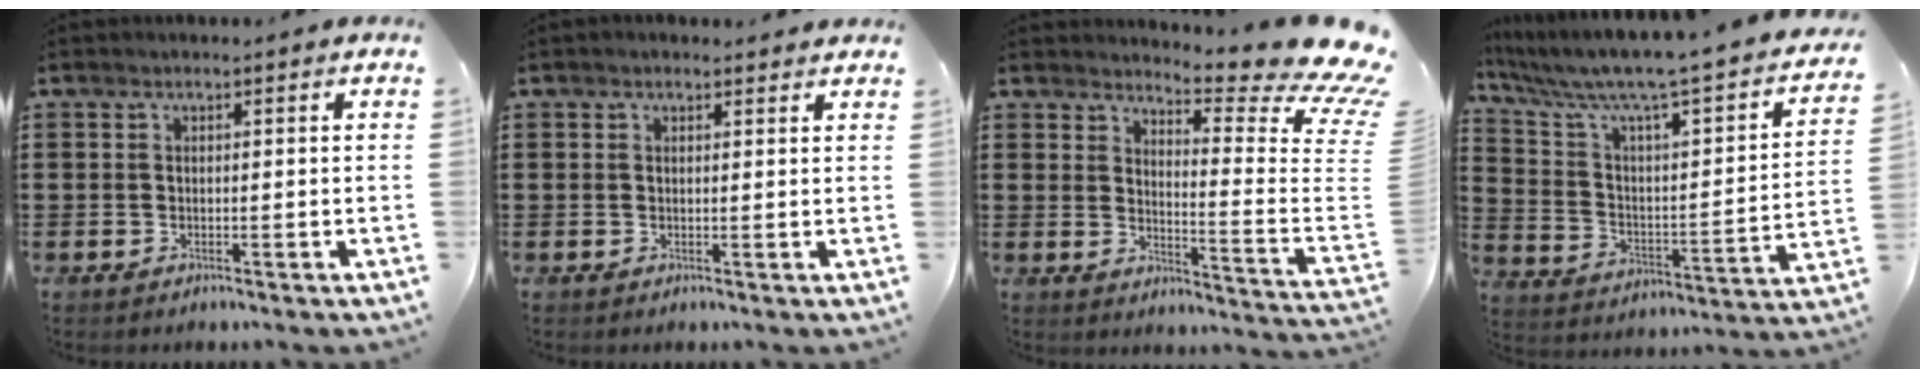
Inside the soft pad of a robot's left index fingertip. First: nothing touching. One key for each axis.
{"total": 0.9, "fx": 0.8, "fy": 0.2, "fz": 0.3, "tx": -0.007, "ty": 0.002, "tz": 0.016}
{"total": 8.6, "fx": 7.5, "fy": 0.4, "fz": 4.2, "tx": -0.074, "ty": -0.073, "tz": 0.124}
{"total": 6.6, "fx": 5.3, "fy": 0.4, "fz": 4.0, "tx": -0.104, "ty": -0.051, "tz": 0.079}